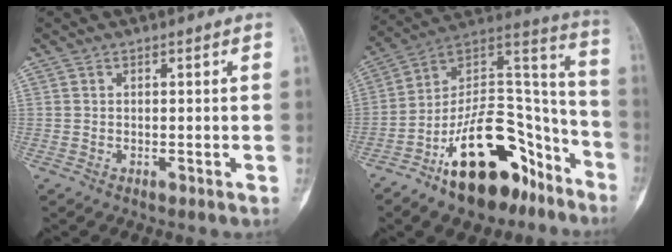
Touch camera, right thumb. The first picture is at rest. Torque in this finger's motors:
{"motor_torque": [3.14, 1.82, 1.35, -1.42, 0.61]}